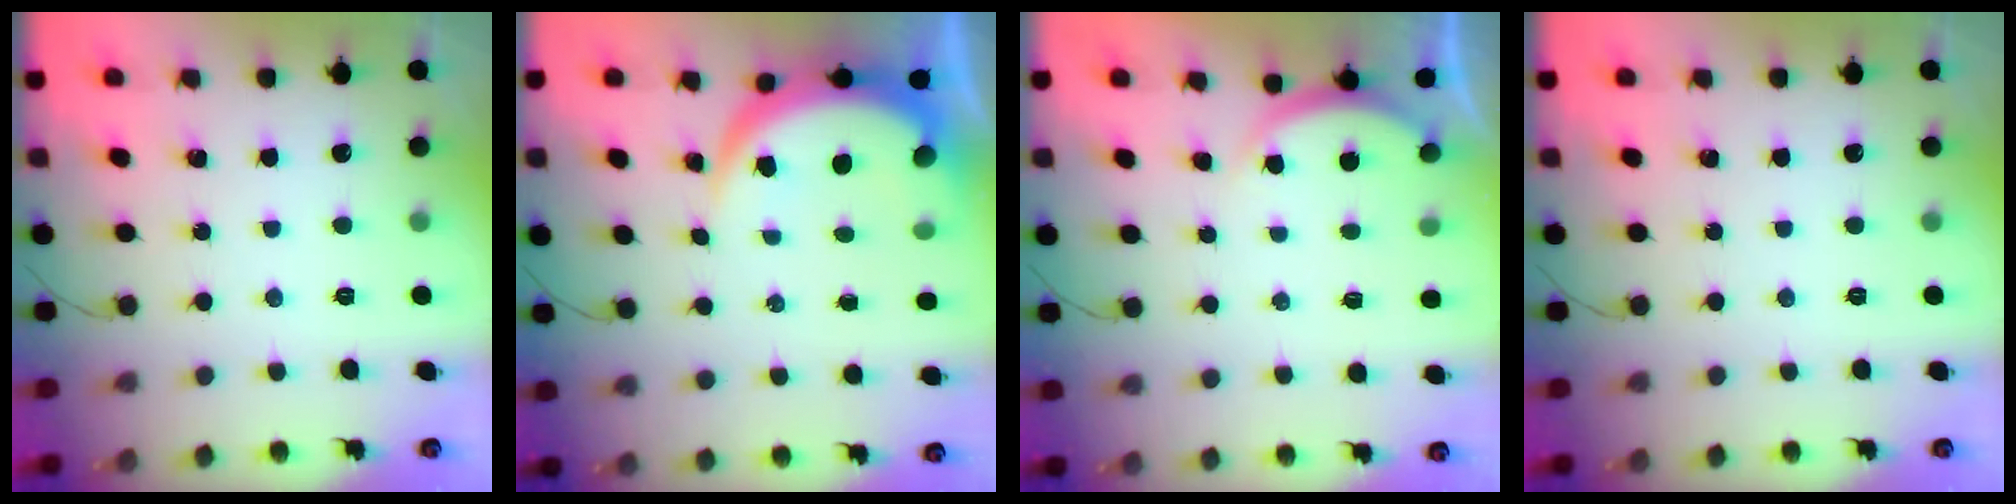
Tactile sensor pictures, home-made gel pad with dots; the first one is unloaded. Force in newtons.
{"total": 8.0, "press": 7.9, "slide": 1.1}
{"total": 3.0, "press": 2.9, "slide": 0.6}
{"total": 0.0}